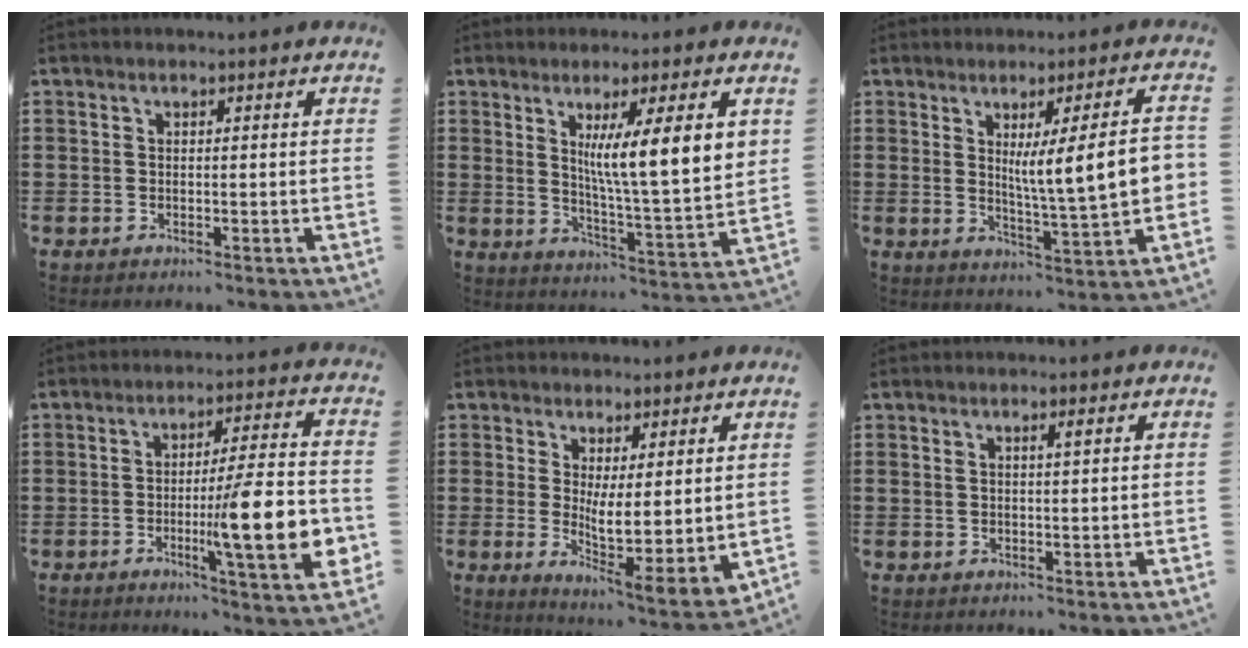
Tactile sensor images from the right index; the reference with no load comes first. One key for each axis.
{"total": 9.9, "fx": 3.9, "fy": 0.8, "fz": 9.1, "tx": -0.164, "ty": -0.016, "tz": 0.060}
{"total": 10.2, "fx": 1.7, "fy": 0.9, "fz": 10.0, "tx": -0.157, "ty": -0.007, "tz": 0.022}
{"total": 13.8, "fx": -3.1, "fy": 1.7, "fz": 13.4, "tx": -0.209, "ty": -0.015, "tz": -0.057}
{"total": 4.6, "fx": 1.2, "fy": 1.1, "fz": 4.3, "tx": -0.083, "ty": -0.023, "tz": 0.020}
{"total": 1.0, "fx": 0.6, "fy": 0.0, "fz": 0.8, "tx": -0.016, "ty": -0.001, "tz": 0.010}